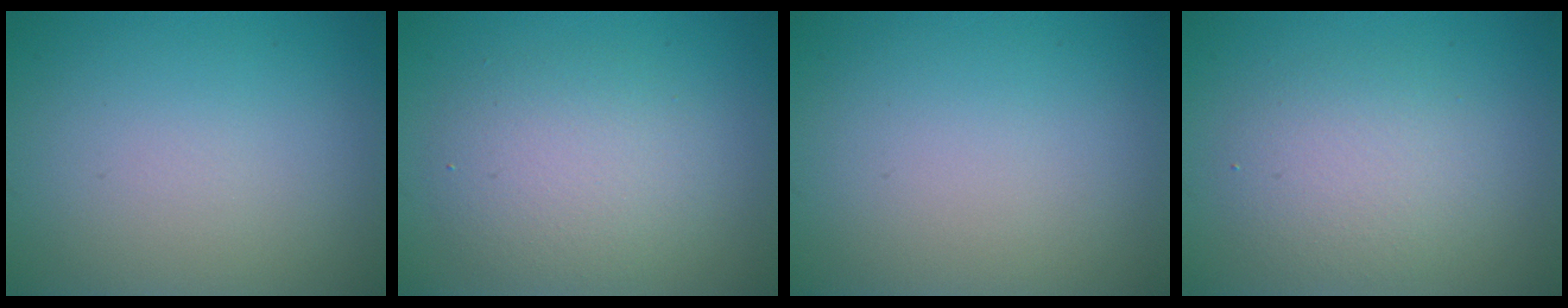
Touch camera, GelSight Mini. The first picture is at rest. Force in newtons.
{"total": 2.6, "press": 2.6, "slide": 0.3}
{"total": 0.0}
{"total": 3.4, "press": 3.4, "slide": 0.1}